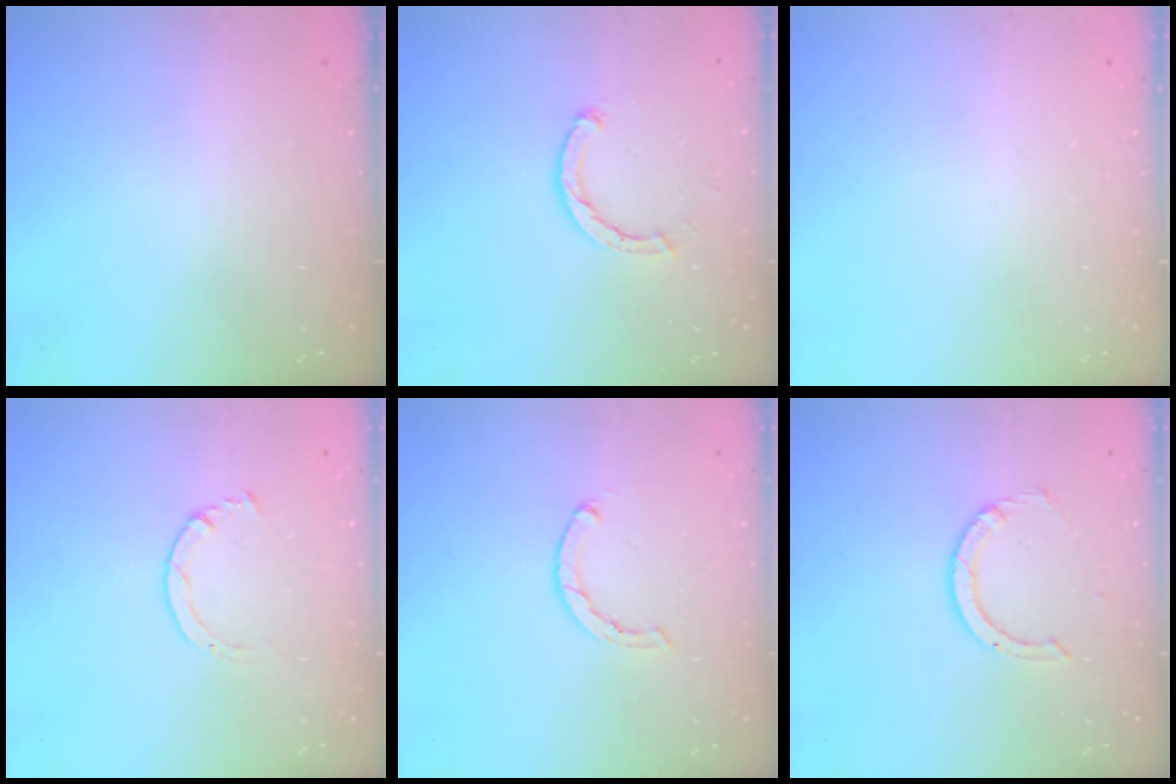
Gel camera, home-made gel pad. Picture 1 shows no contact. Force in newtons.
{"total": 2.1, "press": 2.1, "slide": 0.1}
{"total": 0.0}
{"total": 2.0, "press": 1.9, "slide": 0.3}
{"total": 1.6, "press": 1.5, "slide": 0.4}
{"total": 1.7, "press": 1.7, "slide": 0.1}